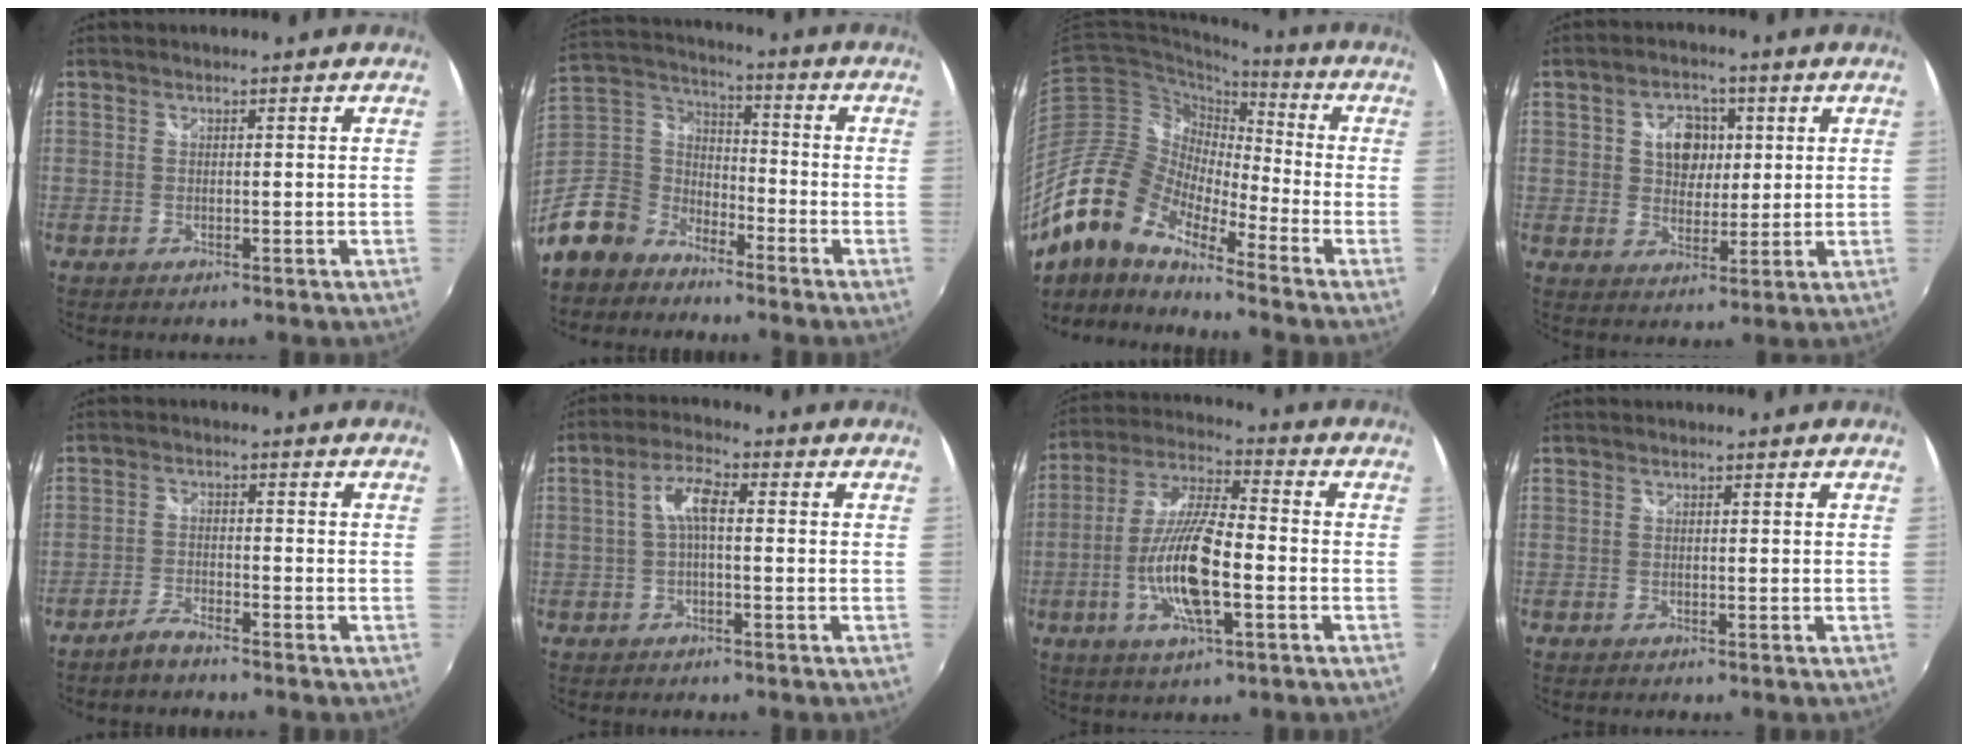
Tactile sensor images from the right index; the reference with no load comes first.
{"total": 14.0, "force": [-9.4, 9.2, 4.8], "torque": [-0.134, 0.026, -0.179]}
{"total": 18.2, "force": [-12.8, 7.5, 10.5], "torque": [-0.192, -0.015, -0.261]}
{"total": 7.4, "force": [1.8, 5.8, 4.3], "torque": [-0.071, 0.015, 0.032]}
{"total": 3.3, "force": [-3.0, 0.6, 1.3], "torque": [-0.045, 0.000, -0.061]}
{"total": 4.8, "force": [-0.1, 1.4, 4.6], "torque": [-0.092, 0.015, -0.002]}
{"total": 14.4, "force": [-4.0, 3.9, 13.3], "torque": [-0.271, -0.005, -0.079]}
{"total": 0.0}